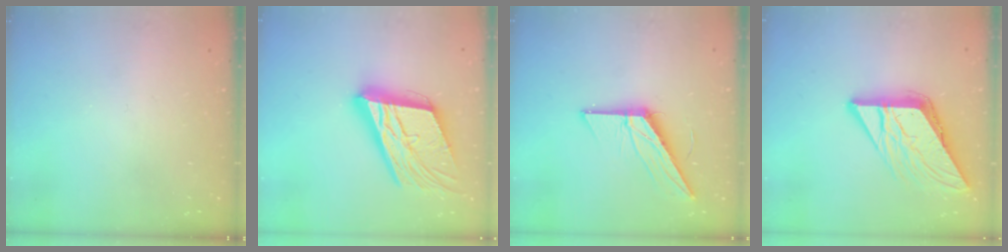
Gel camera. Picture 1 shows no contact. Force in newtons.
{"total": 25.1, "press": 24.8, "slide": 4.1}
{"total": 12.7, "press": 12.7, "slide": 0.6}
{"total": 11.5, "press": 11.4, "slide": 1.1}